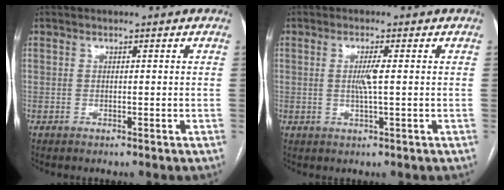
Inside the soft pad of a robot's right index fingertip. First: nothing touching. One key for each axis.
{"total": 2.7, "fx": 0.2, "fy": -0.2, "fz": 2.7, "tx": -0.054, "ty": -0.003, "tz": 0.003}